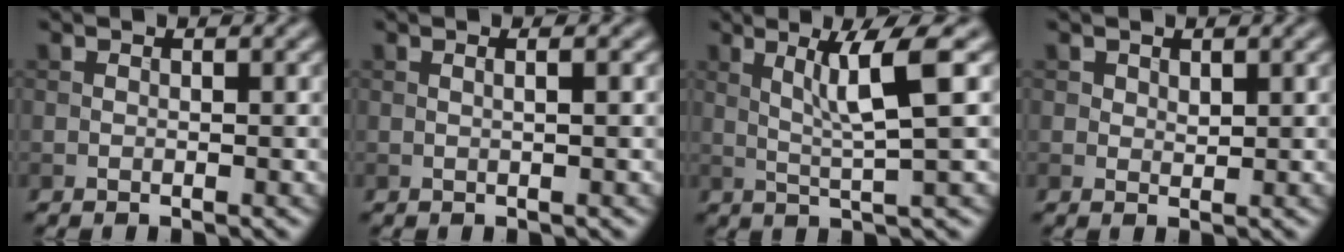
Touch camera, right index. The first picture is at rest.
{"total": 1.4, "force": [0.4, 0.5, 1.3], "torque": [-0.008, -0.001, -0.005]}
{"total": 5.0, "force": [1.4, 0.1, 4.8], "torque": [-0.091, 0.000, 0.032]}
{"total": 1.0, "force": [0.6, 0.7, 0.4], "torque": [-0.007, -0.003, 0.012]}